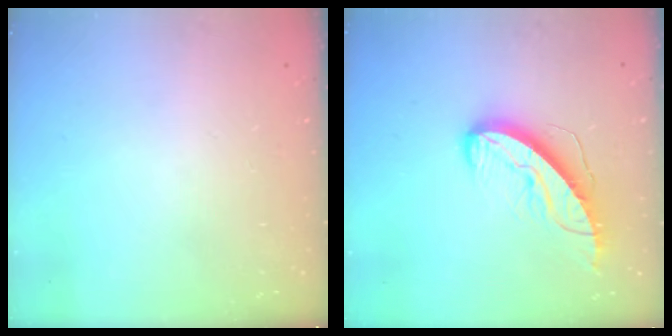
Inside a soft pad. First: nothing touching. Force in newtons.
{"total": 11.3, "press": 11.2, "slide": 0.8}